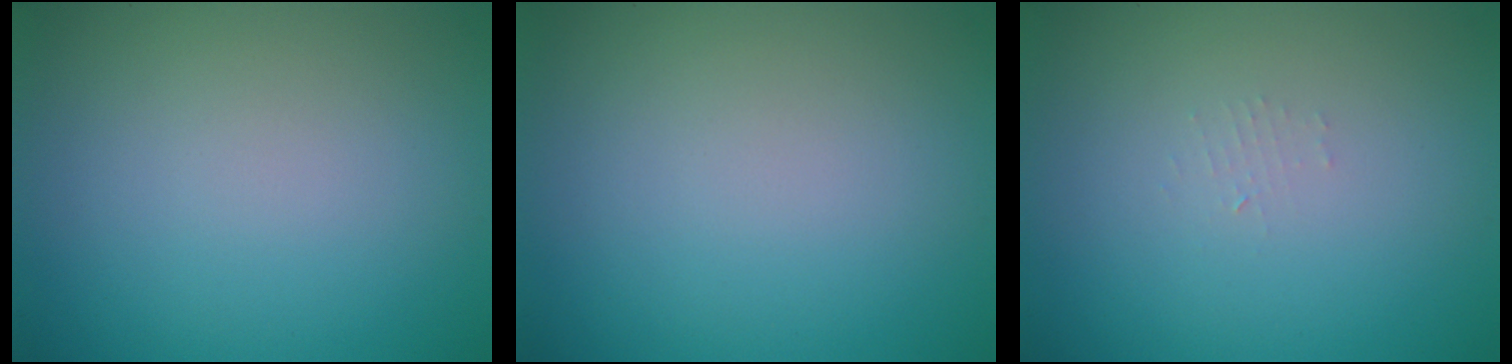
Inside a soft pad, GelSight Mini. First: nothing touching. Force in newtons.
{"total": 0.0}
{"total": 0.7, "press": 0.7, "slide": 0.1}